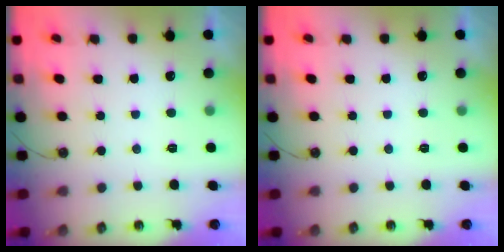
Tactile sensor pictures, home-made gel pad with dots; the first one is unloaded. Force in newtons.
{"total": 0.0}